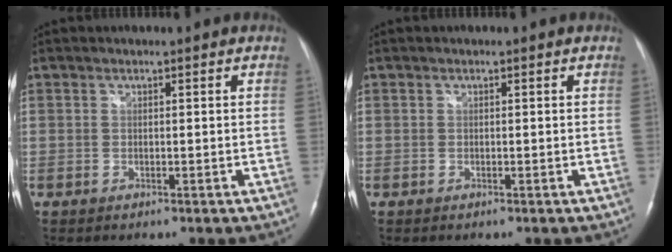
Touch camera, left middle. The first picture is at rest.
{"total": 0.0}